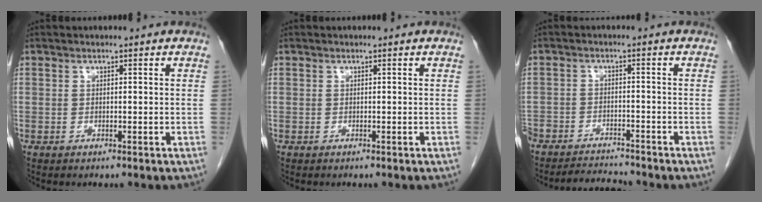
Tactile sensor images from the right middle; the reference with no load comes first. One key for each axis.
{"total": 0.0}
{"total": 5.9, "fx": -5.8, "fy": 0.7, "fz": 0.4, "tx": -0.005, "ty": -0.003, "tz": -0.098}